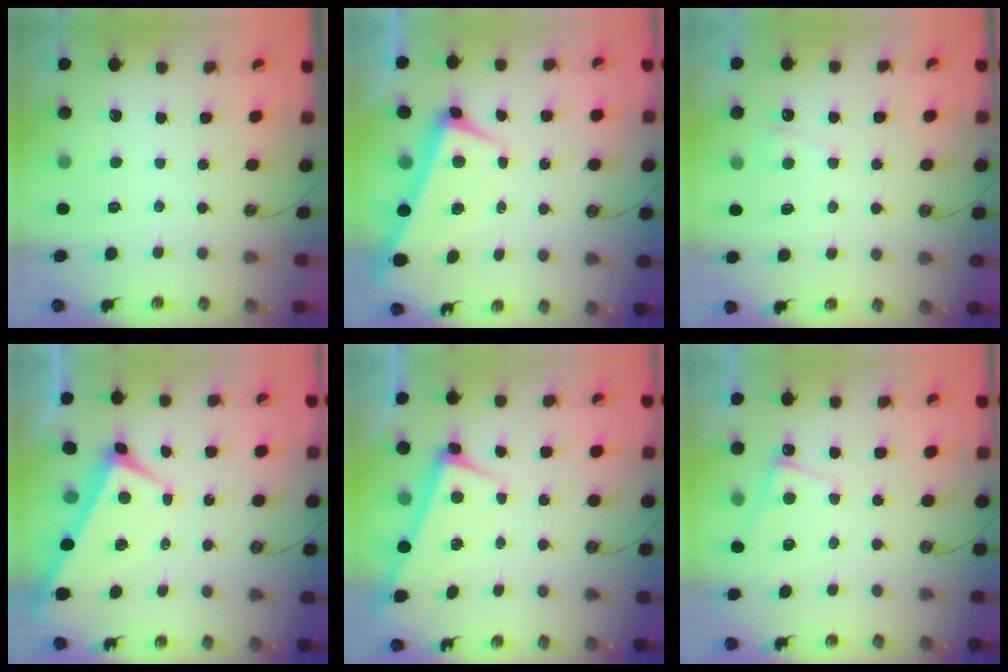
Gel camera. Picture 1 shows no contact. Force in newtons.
{"total": 3.0, "press": 2.4, "slide": 1.8}
{"total": 2.1, "press": 2.0, "slide": 0.5}
{"total": 0.9, "press": 0.6, "slide": 0.8}
{"total": 2.8, "press": 2.8, "slide": 0.4}
{"total": 2.1, "press": 2.1, "slide": 0.5}